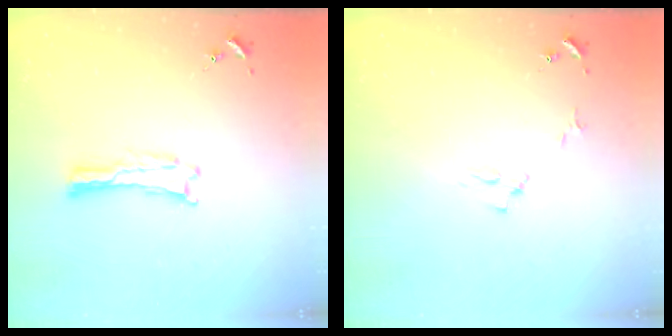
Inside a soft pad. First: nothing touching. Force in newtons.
{"total": 3.1, "press": 3.0, "slide": 0.4}